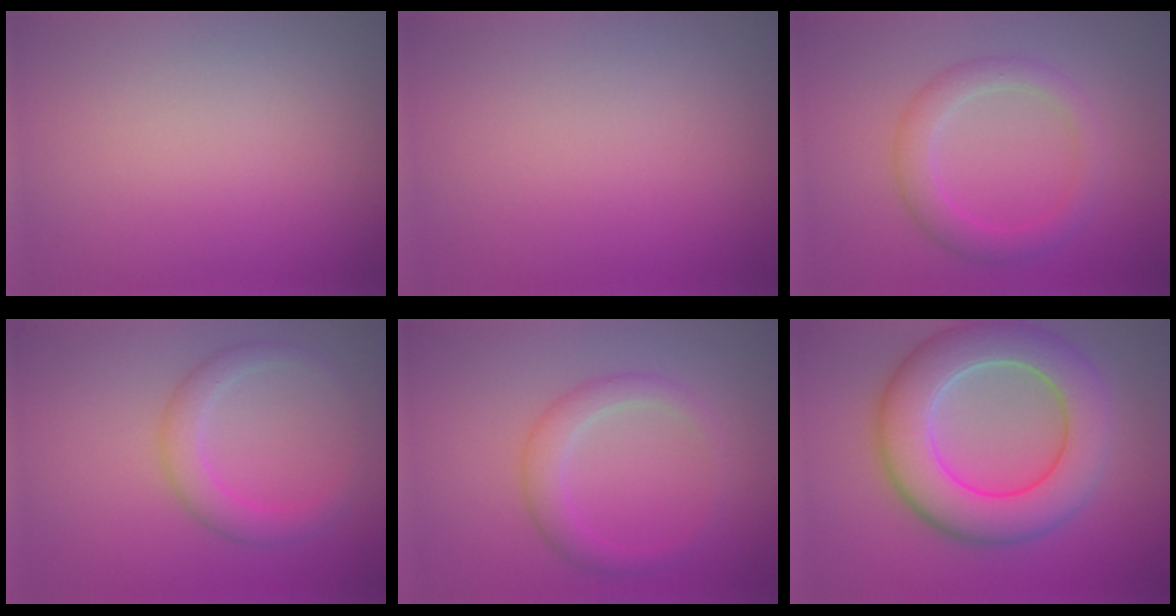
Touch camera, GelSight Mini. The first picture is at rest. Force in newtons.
{"total": 0.0}
{"total": 3.0, "press": 3.0, "slide": 0.2}
{"total": 2.8, "press": 2.8, "slide": 0.1}
{"total": 2.6, "press": 2.6, "slide": 0.1}
{"total": 9.4, "press": 9.4, "slide": 0.4}